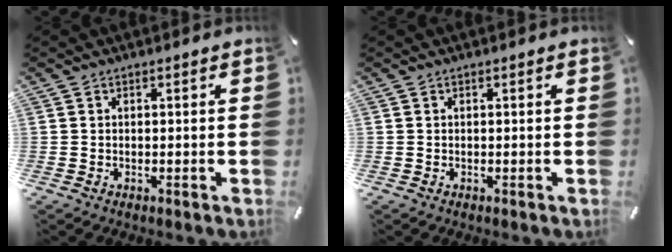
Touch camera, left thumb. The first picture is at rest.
{"total": 0.0}